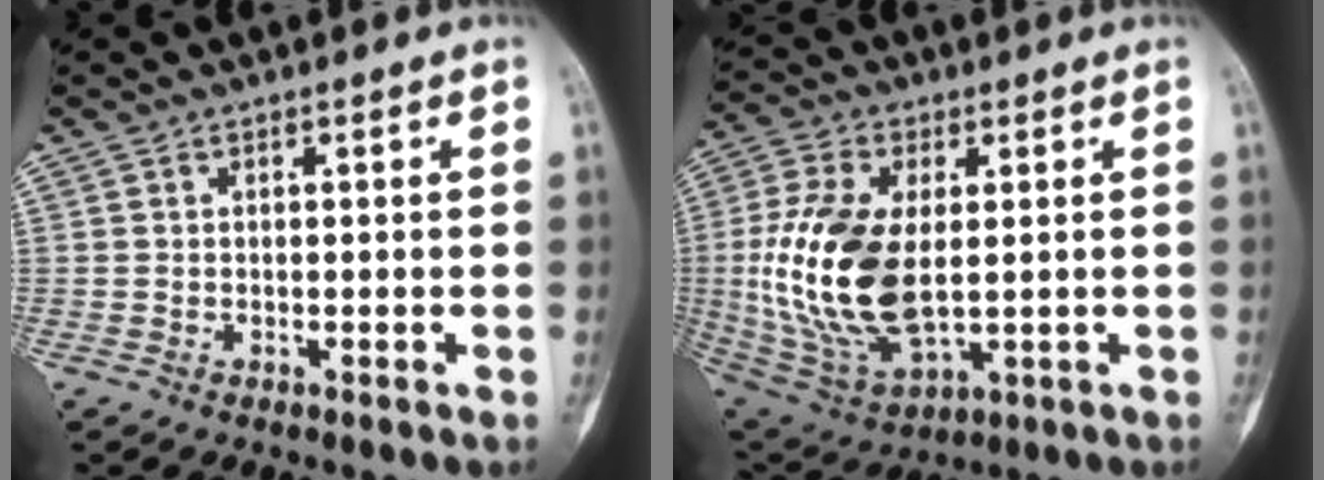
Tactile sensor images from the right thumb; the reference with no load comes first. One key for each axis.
{"total": 19.2, "fx": 0.5, "fy": 10.4, "fz": 16.2, "tx": -0.337, "ty": -0.012, "tz": 0.024}